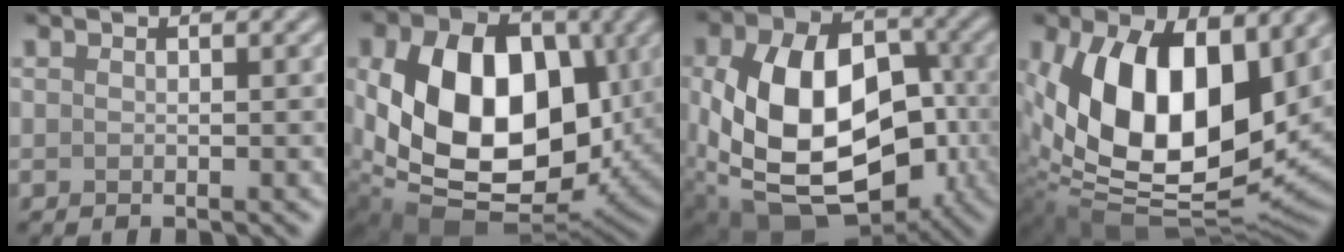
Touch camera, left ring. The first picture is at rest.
{"total": 13.3, "force": [1.0, 9.1, 9.7], "torque": [-0.166, -0.012, 0.023]}
{"total": 15.7, "force": [-2.0, 10.7, 11.2], "torque": [-0.220, -0.036, -0.018]}
{"total": 14.9, "force": [3.3, 8.2, 12.0], "torque": [-0.209, -0.015, 0.053]}